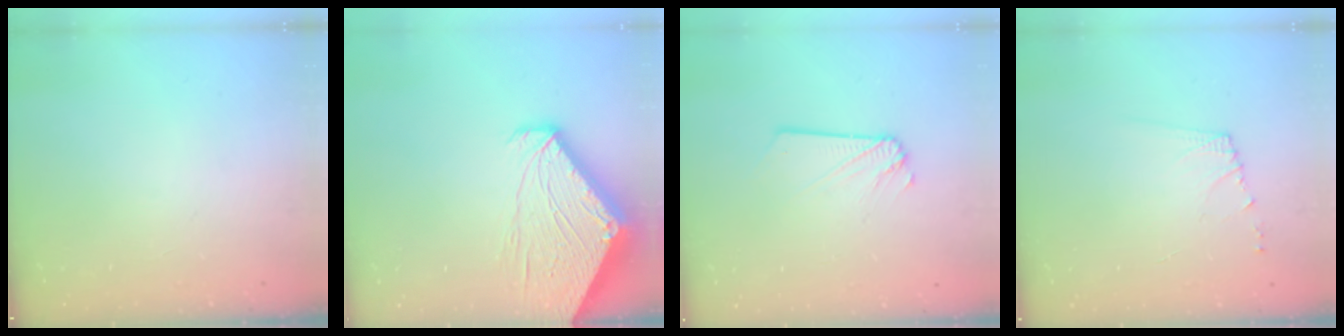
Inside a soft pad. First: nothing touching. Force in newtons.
{"total": 6.7, "press": 6.7, "slide": 0.5}
{"total": 2.1, "press": 2.1, "slide": 0.3}
{"total": 5.8, "press": 5.8, "slide": 0.6}